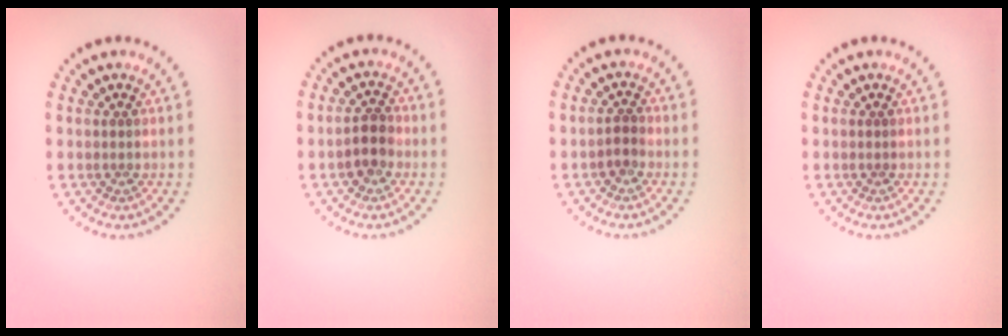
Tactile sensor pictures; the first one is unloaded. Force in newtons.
{"total": 2.4, "press": 2.3, "slide": 0.8}
{"total": 0.9, "press": 0.7, "slide": 0.6}
{"total": 0.0}